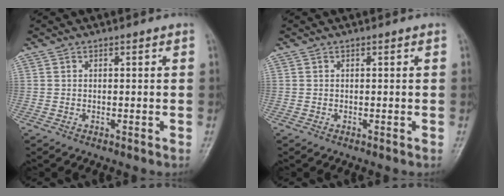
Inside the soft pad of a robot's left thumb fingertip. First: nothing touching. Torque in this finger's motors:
{"motor_torque": [0.00, 0.00, -0.09, 0.05, 0.00]}